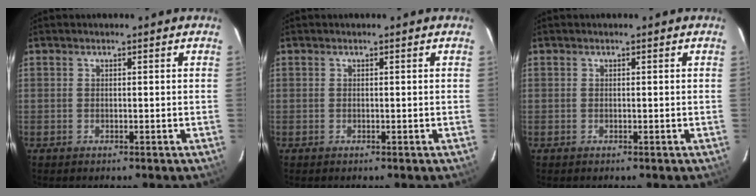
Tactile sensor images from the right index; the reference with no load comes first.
{"total": 0.0}
{"total": 0.0}